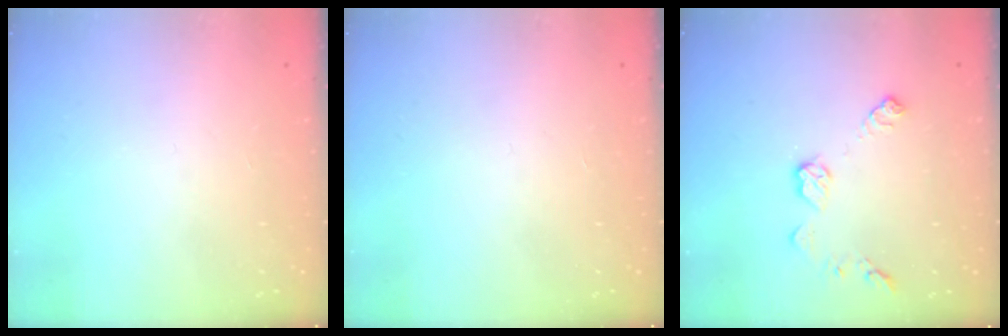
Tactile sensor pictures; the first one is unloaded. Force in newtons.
{"total": 0.0}
{"total": 8.7, "press": 8.7, "slide": 0.3}